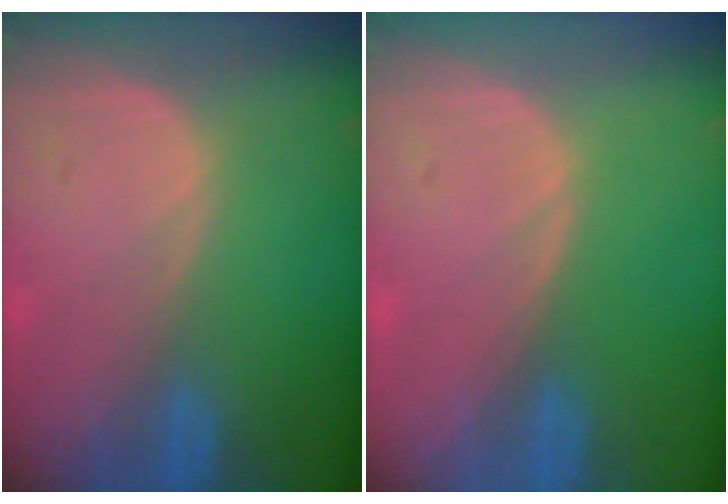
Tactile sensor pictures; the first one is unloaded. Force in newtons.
{"total": 0.0}